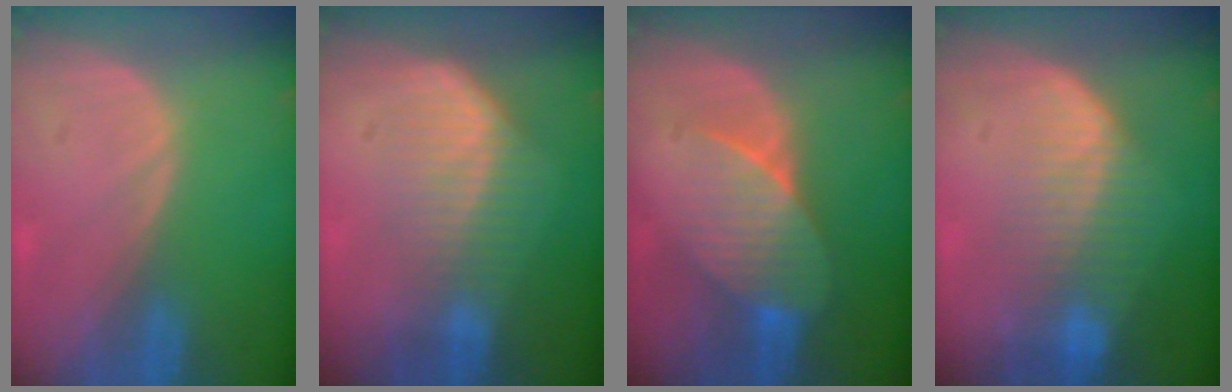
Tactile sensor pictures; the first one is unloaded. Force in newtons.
{"total": 7.4, "press": 6.4, "slide": 3.7}
{"total": 7.5, "press": 7.0, "slide": 2.7}
{"total": 8.1, "press": 7.0, "slide": 4.0}